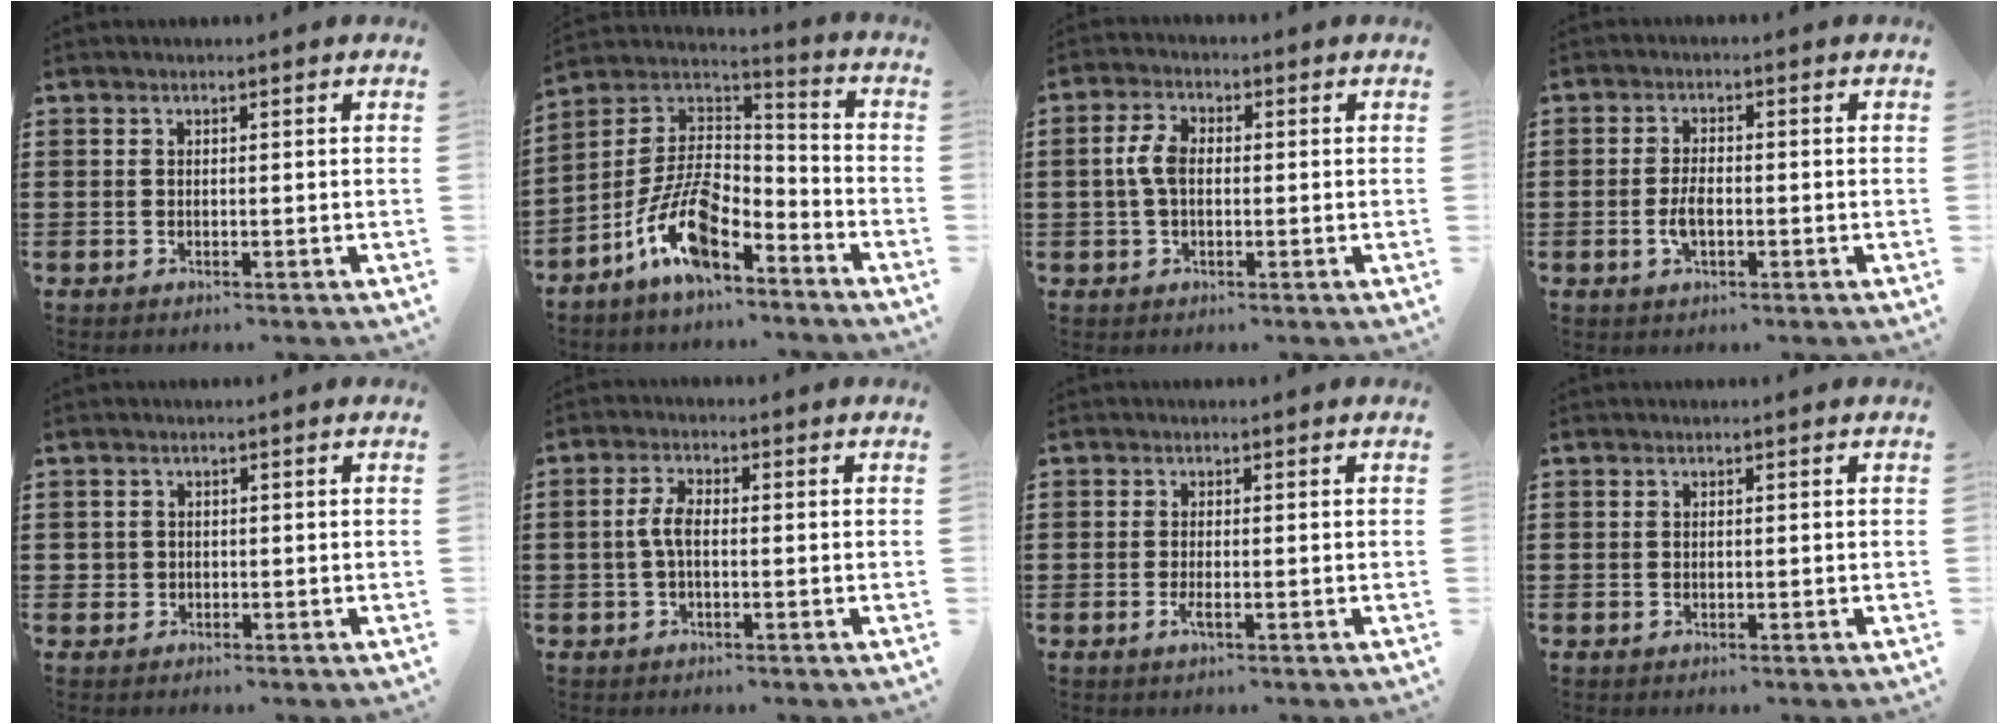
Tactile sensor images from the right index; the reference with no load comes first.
{"total": 12.4, "force": [-7.6, 5.1, 8.4], "torque": [-0.183, 0.013, -0.150]}
{"total": 4.4, "force": [0.1, 2.6, 3.6], "torque": [-0.095, 0.002, -0.007]}
{"total": 3.3, "force": [-0.8, 1.5, 2.9], "torque": [-0.060, 0.001, -0.016]}
{"total": 1.2, "force": [0.0, 1.2, 0.1], "torque": [-0.004, 0.008, -0.002]}
{"total": 3.5, "force": [-0.5, 1.5, 3.2], "torque": [-0.074, 0.000, -0.014]}
{"total": 1.7, "force": [-0.7, 0.3, 1.5], "torque": [-0.042, -0.009, -0.016]}
{"total": 0.0}